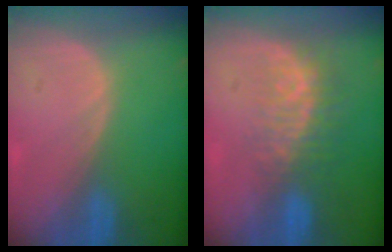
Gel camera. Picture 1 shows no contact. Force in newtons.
{"total": 8.1, "press": 7.0, "slide": 4.2}